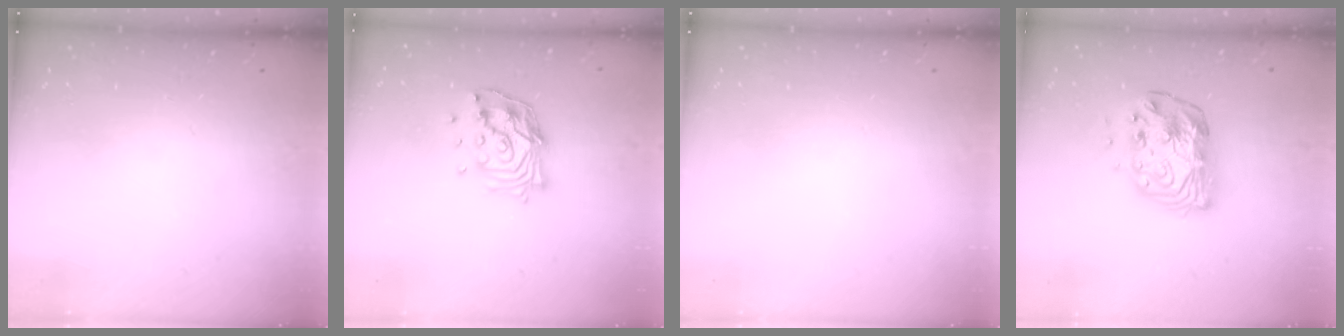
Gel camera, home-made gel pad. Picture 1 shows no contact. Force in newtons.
{"total": 13.5, "press": 13.4, "slide": 1.0}
{"total": 0.0}
{"total": 14.1, "press": 14.1, "slide": 1.2}